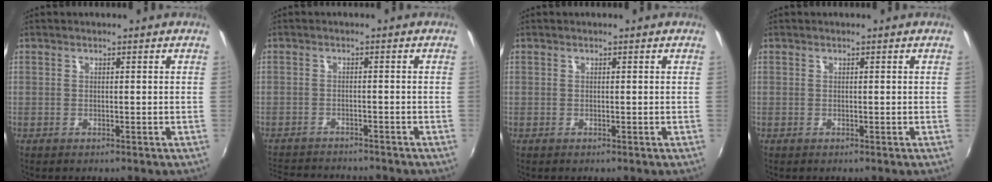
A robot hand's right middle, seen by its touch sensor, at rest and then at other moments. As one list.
[{"total": 9.7, "force": [-9.0, 2.1, 2.9], "torque": [-0.081, -0.010, -0.142]}, {"total": 0.0}, {"total": 0.0}]